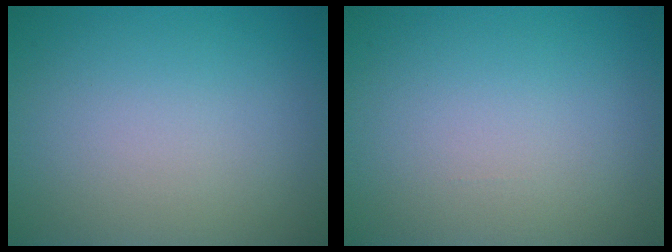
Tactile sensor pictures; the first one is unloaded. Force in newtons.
{"total": 0.0}